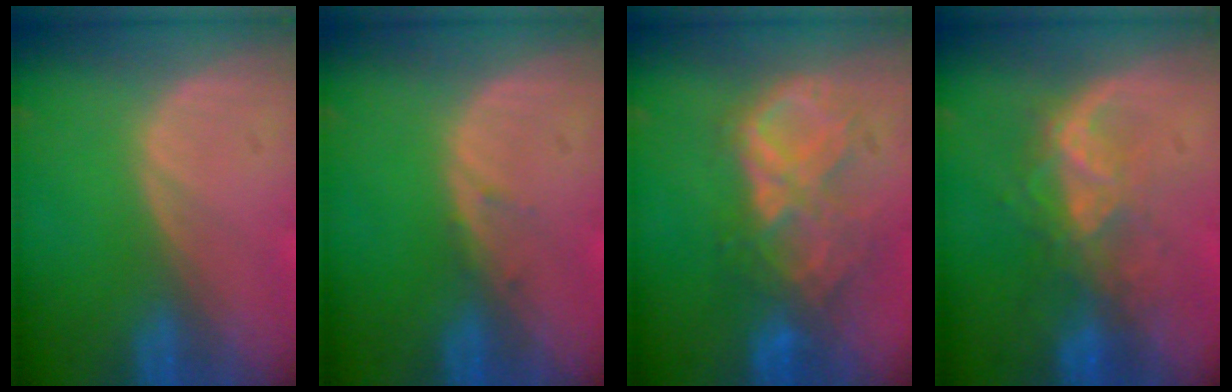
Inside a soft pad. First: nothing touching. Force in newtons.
{"total": 0.8, "press": 0.7, "slide": 0.3}
{"total": 8.8, "press": 7.6, "slide": 4.3}
{"total": 6.5, "press": 5.9, "slide": 2.7}